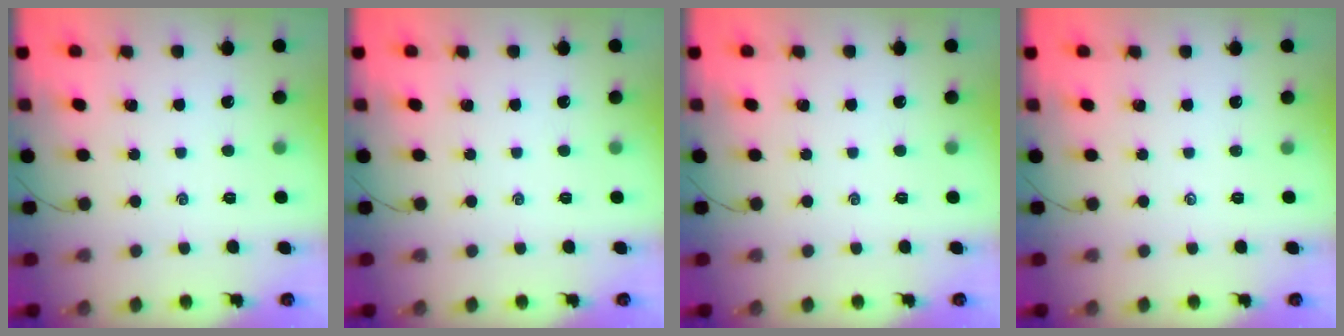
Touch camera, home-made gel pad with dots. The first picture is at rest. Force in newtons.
{"total": 0.0}
{"total": 0.0}
{"total": 0.0}